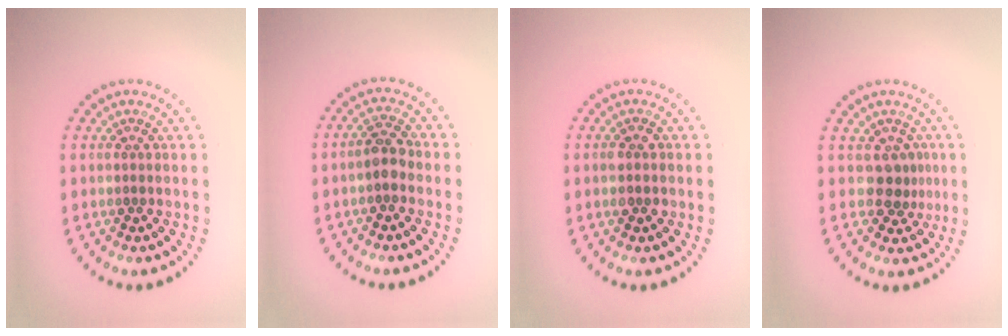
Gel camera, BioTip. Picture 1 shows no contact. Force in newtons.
{"total": 2.0, "press": 1.9, "slide": 0.6}
{"total": 1.2, "press": 1.2, "slide": 0.2}
{"total": 2.4, "press": 1.6, "slide": 1.7}